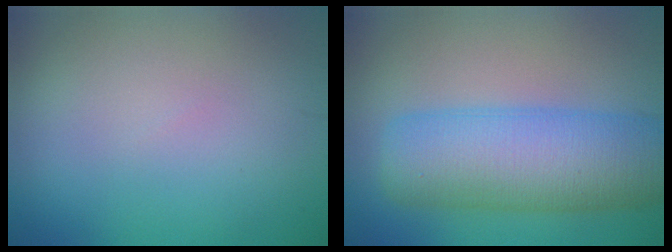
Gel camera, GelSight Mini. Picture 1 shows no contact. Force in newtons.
{"total": 9.5, "press": 9.5, "slide": 0.2}